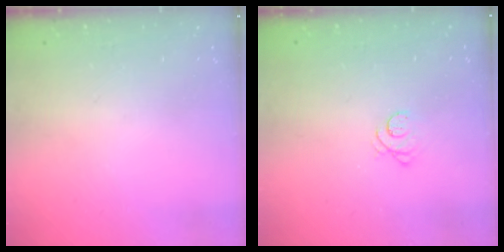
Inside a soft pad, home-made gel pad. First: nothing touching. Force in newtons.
{"total": 2.7, "press": 2.7, "slide": 0.4}